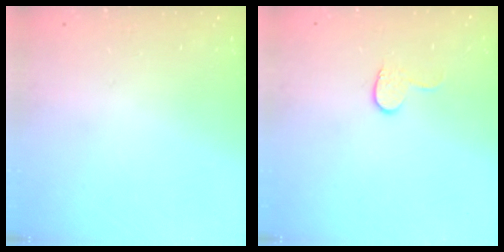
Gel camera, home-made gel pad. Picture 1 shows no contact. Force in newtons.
{"total": 4.4, "press": 4.4, "slide": 0.4}